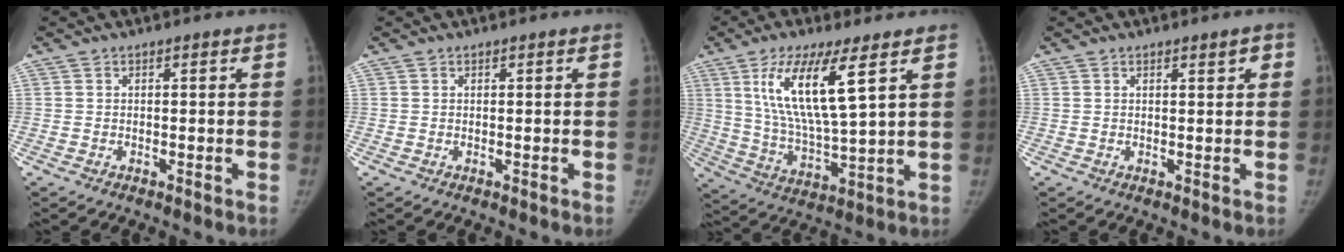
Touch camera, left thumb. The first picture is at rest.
{"total": 0.0}
{"total": 15.0, "force": [6.3, 3.5, 13.1], "torque": [-0.257, -0.037, 0.125]}
{"total": 1.2, "force": [0.5, 0.3, 1.0], "torque": [-0.008, 0.002, 0.005]}